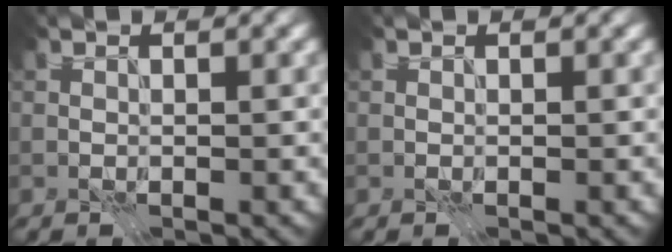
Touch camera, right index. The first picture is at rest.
{"total": 0.0}